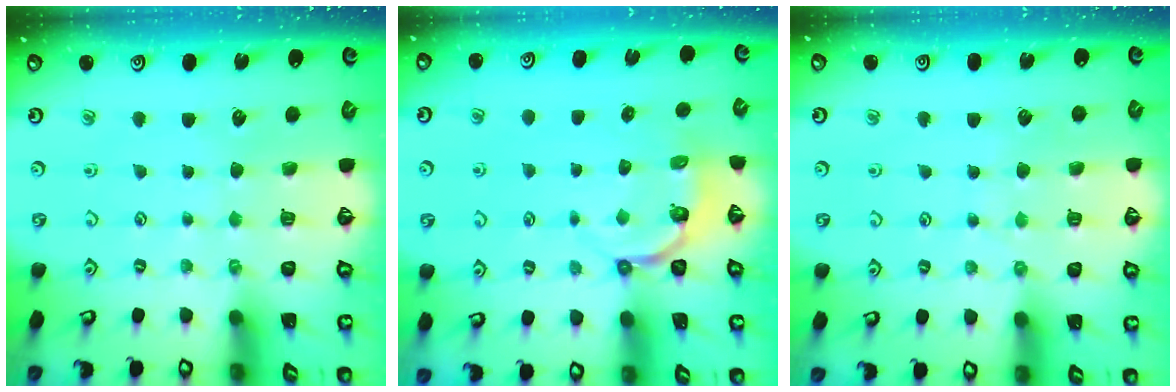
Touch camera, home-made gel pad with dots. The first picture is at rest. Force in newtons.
{"total": 4.5, "press": 3.6, "slide": 2.6}
{"total": 3.9, "press": 3.8, "slide": 0.6}